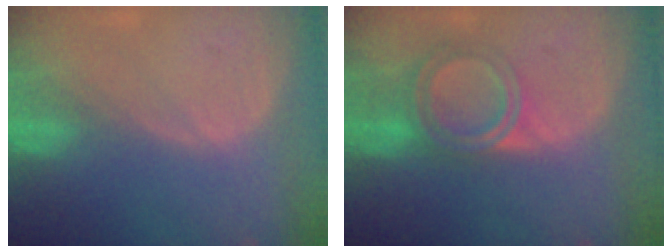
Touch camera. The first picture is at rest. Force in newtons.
{"total": 6.4, "press": 5.4, "slide": 3.5}